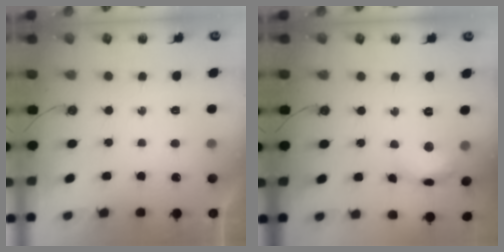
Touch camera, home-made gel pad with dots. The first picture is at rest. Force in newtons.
{"total": 16.5, "press": 11.0, "slide": 12.2}